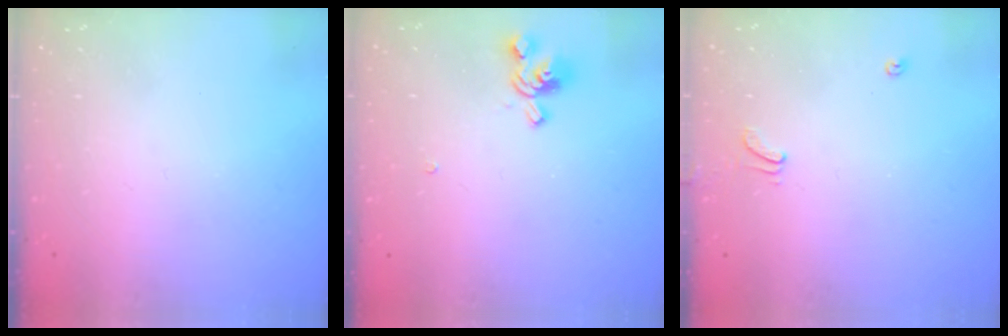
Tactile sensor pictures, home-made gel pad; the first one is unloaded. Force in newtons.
{"total": 1.2, "press": 0.2, "slide": 1.2}
{"total": 2.0, "press": 1.9, "slide": 0.4}